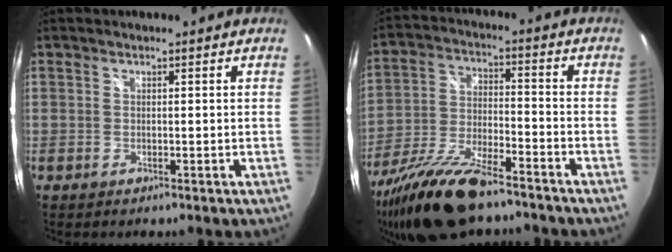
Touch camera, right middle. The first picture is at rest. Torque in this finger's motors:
{"motor_torque": [1.20, -0.94, 0.43, 0.16]}